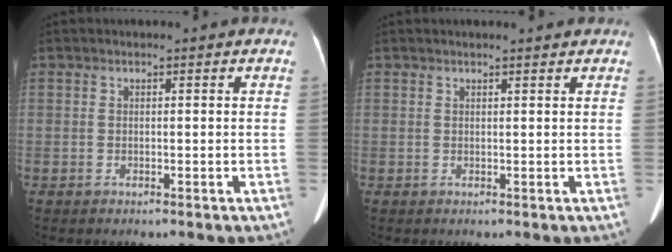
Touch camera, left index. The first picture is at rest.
{"total": 2.4, "force": [2.2, 0.2, 0.8], "torque": [-0.011, 0.011, 0.027]}